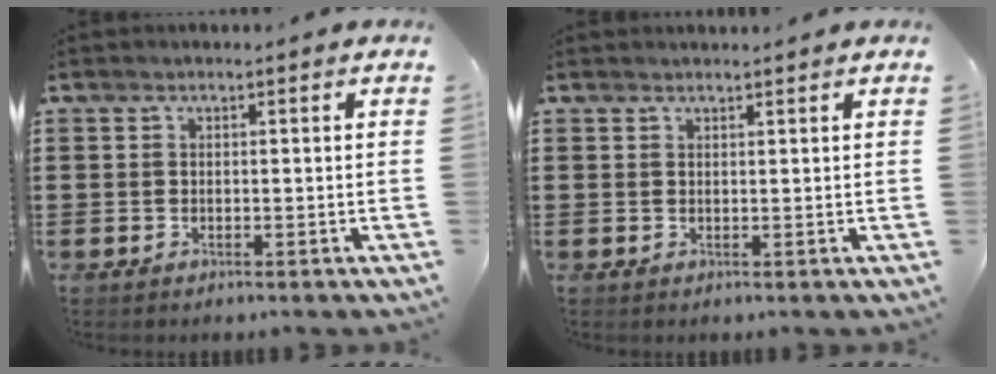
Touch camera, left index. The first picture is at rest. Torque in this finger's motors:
{"motor_torque": [-0.42, 0.86, -0.08, -0.01]}